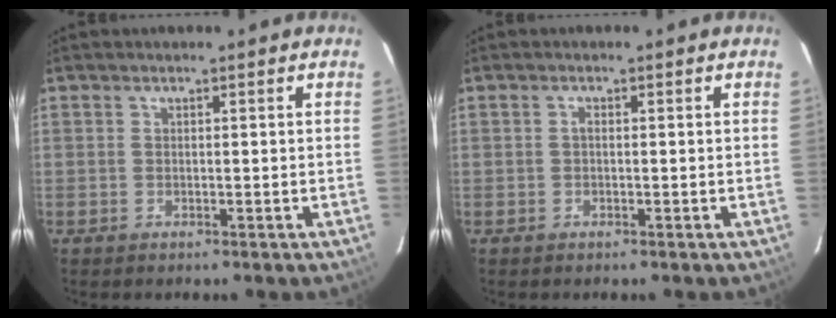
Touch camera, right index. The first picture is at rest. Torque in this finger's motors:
{"motor_torque": [0.29, -0.15, 0.13, 0.03]}